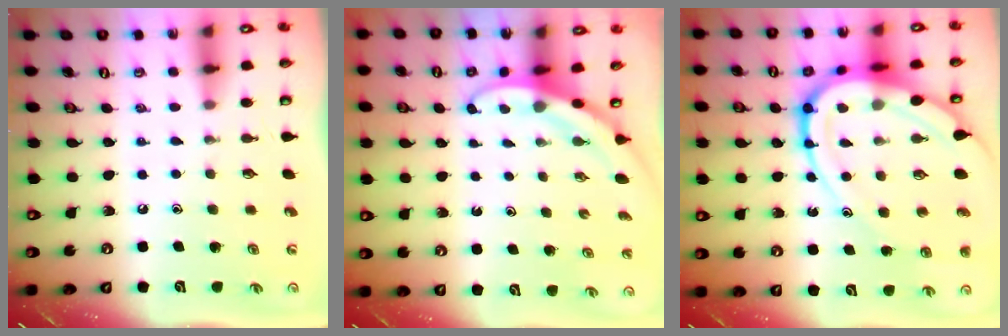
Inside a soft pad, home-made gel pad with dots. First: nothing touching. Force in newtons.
{"total": 3.1, "press": 3.1, "slide": 0.1}
{"total": 18.3, "press": 18.2, "slide": 1.9}